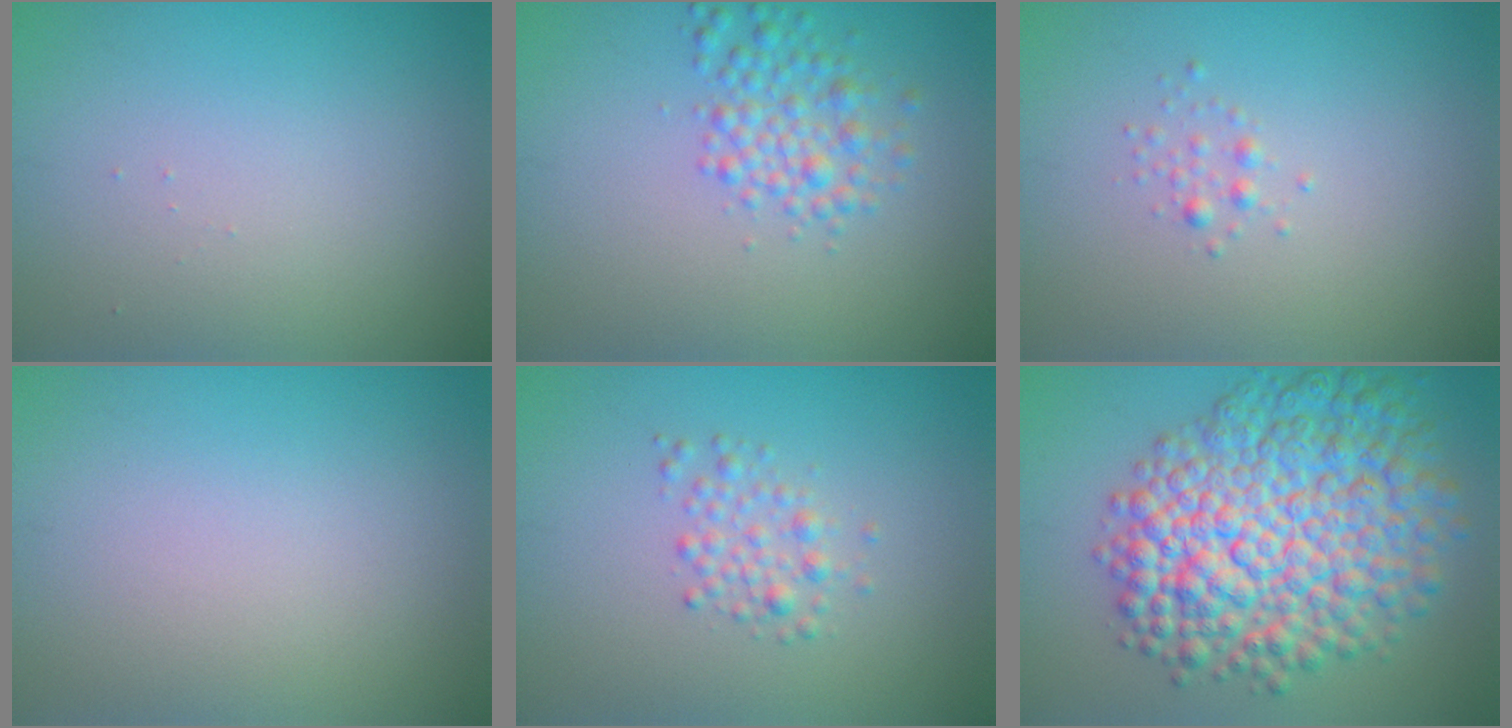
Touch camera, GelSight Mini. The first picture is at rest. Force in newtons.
{"total": 2.8, "press": 2.8, "slide": 0.0}
{"total": 0.8, "press": 0.8, "slide": 0.0}
{"total": 0.0}
{"total": 1.8, "press": 1.8, "slide": 0.0}
{"total": 11.3, "press": 11.3, "slide": 0.3}